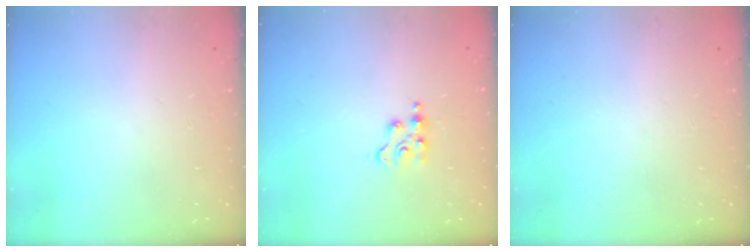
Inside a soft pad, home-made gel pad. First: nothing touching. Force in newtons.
{"total": 3.5, "press": 3.5, "slide": 0.5}
{"total": 0.0}